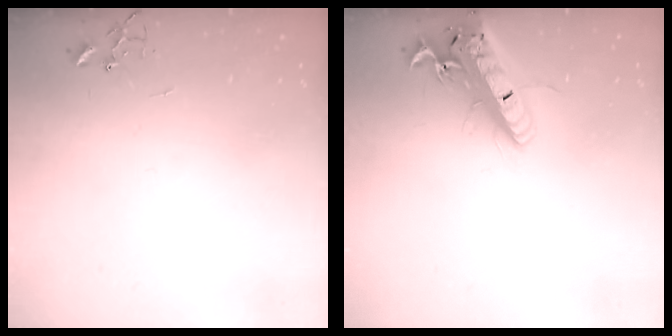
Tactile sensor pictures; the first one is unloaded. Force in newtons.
{"total": 21.8, "press": 21.4, "slide": 4.2}